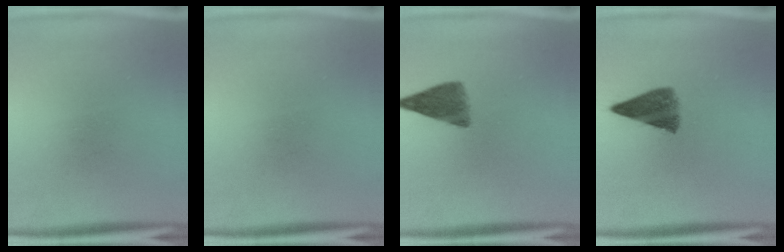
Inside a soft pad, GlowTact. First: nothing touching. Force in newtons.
{"total": 0.0}
{"total": 6.0}
{"total": 6.8}